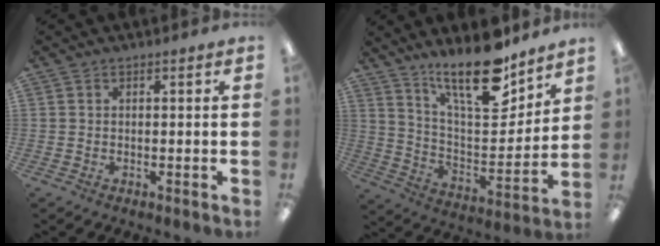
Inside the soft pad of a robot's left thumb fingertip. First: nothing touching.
{"total": 19.3, "force": [14.6, 6.0, 11.2], "torque": [-0.181, -0.101, 0.246]}